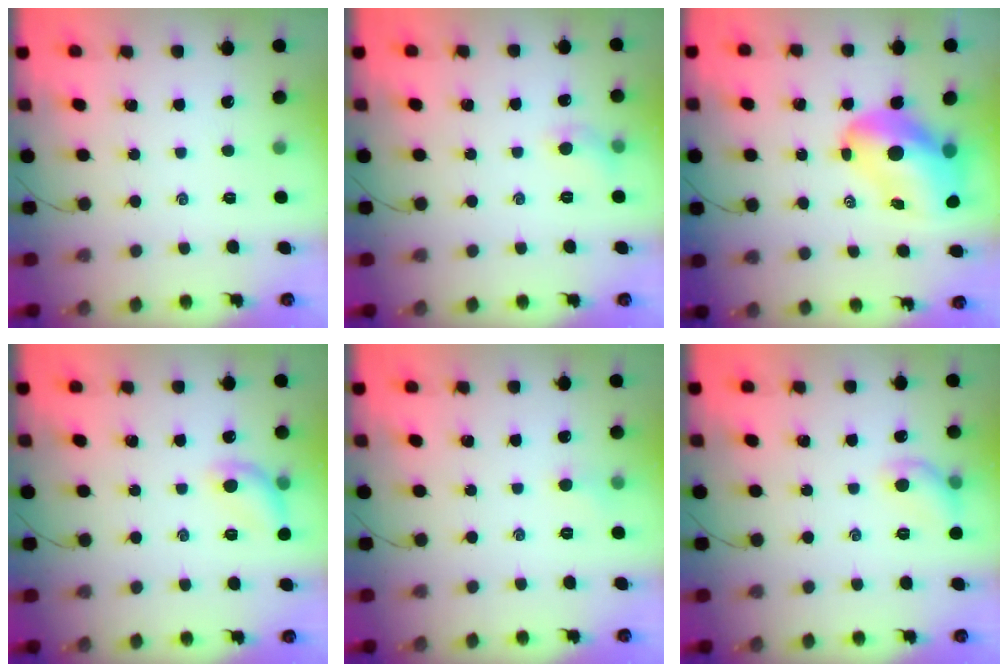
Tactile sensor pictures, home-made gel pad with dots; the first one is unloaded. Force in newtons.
{"total": 5.9, "press": 5.6, "slide": 1.8}
{"total": 13.6, "press": 13.0, "slide": 3.9}
{"total": 8.6, "press": 8.6, "slide": 0.2}
{"total": 4.1, "press": 3.9, "slide": 1.3}
{"total": 7.2, "press": 7.1, "slide": 1.2}